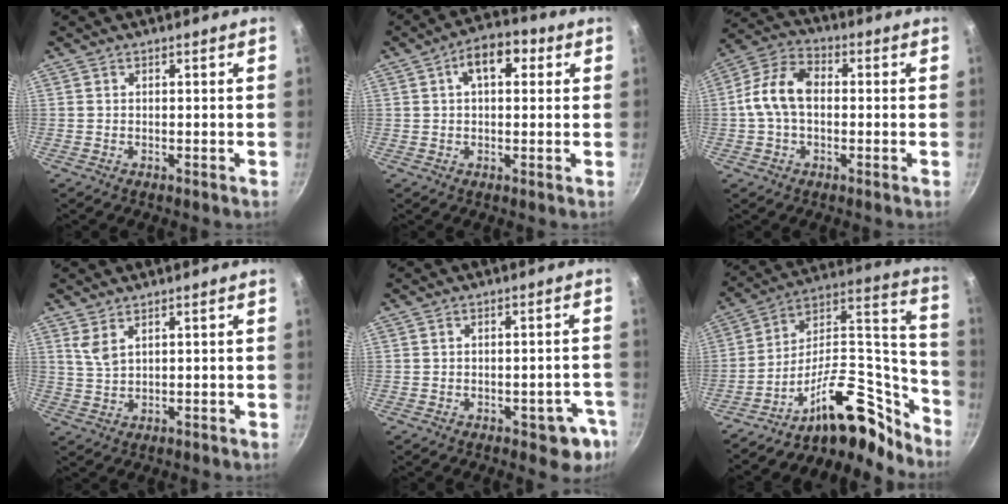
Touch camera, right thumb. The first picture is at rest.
{"total": 8.1, "force": [2.5, 4.7, 6.2], "torque": [-0.069, 0.012, 0.029]}
{"total": 9.9, "force": [-0.1, 6.5, 7.5], "torque": [-0.133, 0.031, -0.018]}
{"total": 3.0, "force": [1.7, 1.2, 2.2], "torque": [-0.043, -0.016, 0.037]}
{"total": 6.8, "force": [-3.1, 3.6, 4.9], "torque": [-0.014, 0.026, -0.029]}
{"total": 23.6, "force": [-15.9, 10.7, 13.7], "torque": [-0.134, 0.133, -0.256]}